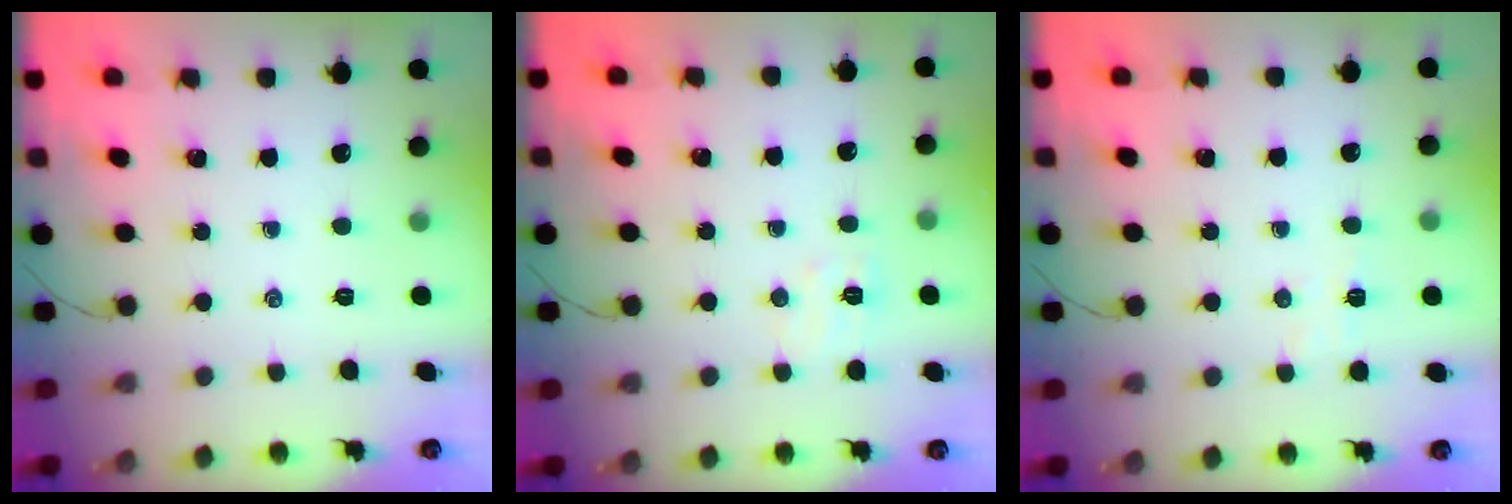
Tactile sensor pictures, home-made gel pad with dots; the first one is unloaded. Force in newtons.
{"total": 4.9, "press": 4.7, "slide": 1.4}
{"total": 3.6, "press": 3.4, "slide": 1.0}